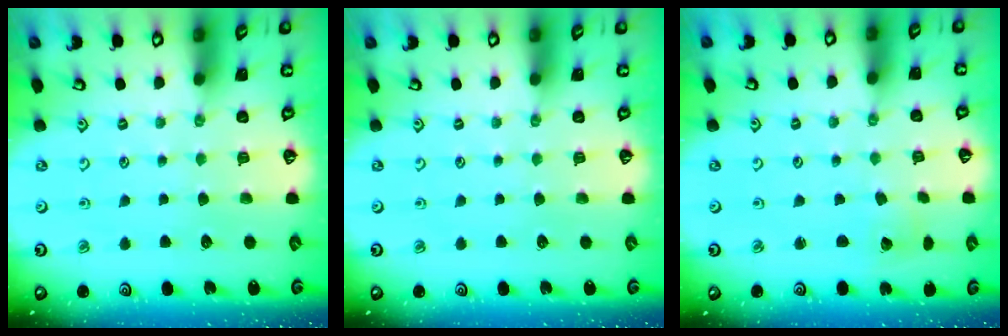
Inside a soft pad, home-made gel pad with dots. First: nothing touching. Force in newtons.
{"total": 0.0}
{"total": 1.8, "press": 1.8, "slide": 0.1}